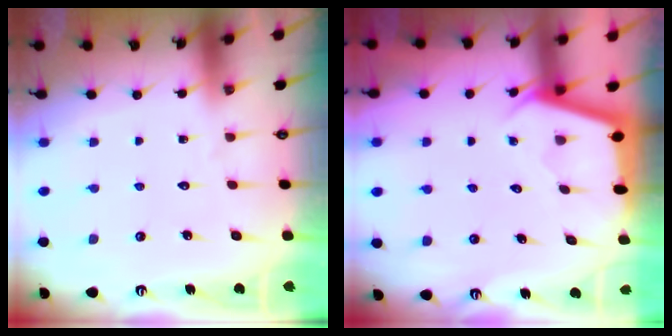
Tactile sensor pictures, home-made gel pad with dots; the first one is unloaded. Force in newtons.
{"total": 2.6, "press": 2.6, "slide": 0.2}